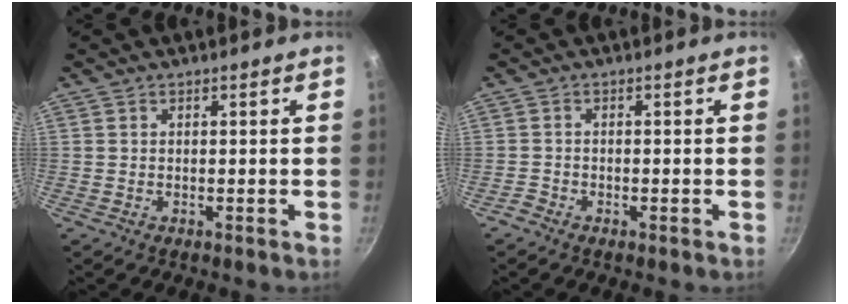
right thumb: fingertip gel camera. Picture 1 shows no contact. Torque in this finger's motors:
{"motor_torque": [0.35, -0.11, -0.36, 0.01, 0.01]}